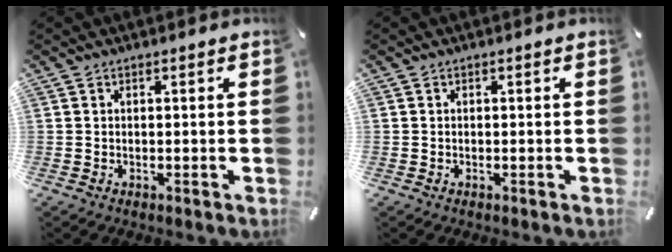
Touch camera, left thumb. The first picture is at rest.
{"total": 0.6, "force": [-0.1, 0.6, -0.1], "torque": [0.005, 0.008, -0.005]}